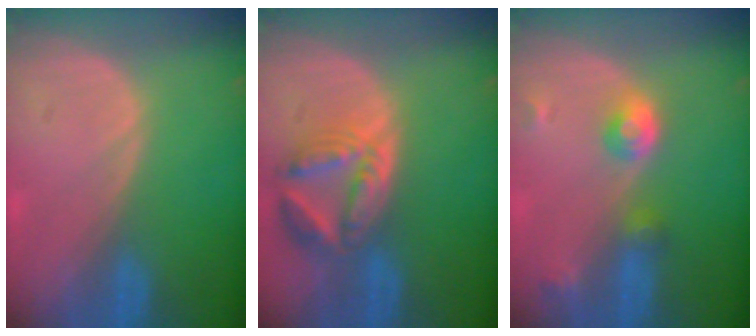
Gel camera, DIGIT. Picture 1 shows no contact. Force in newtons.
{"total": 8.1, "press": 7.2, "slide": 3.7}
{"total": 4.6, "press": 4.1, "slide": 2.0}